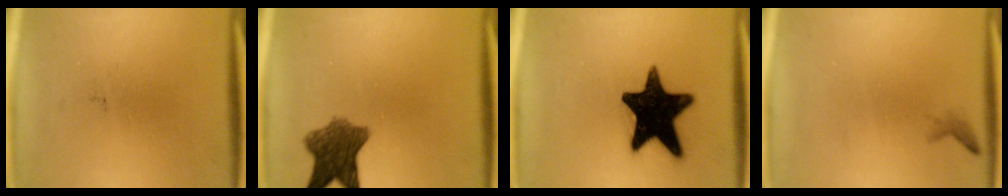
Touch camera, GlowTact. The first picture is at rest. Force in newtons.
{"total": 7.9}
{"total": 18.1}
{"total": 0.7}